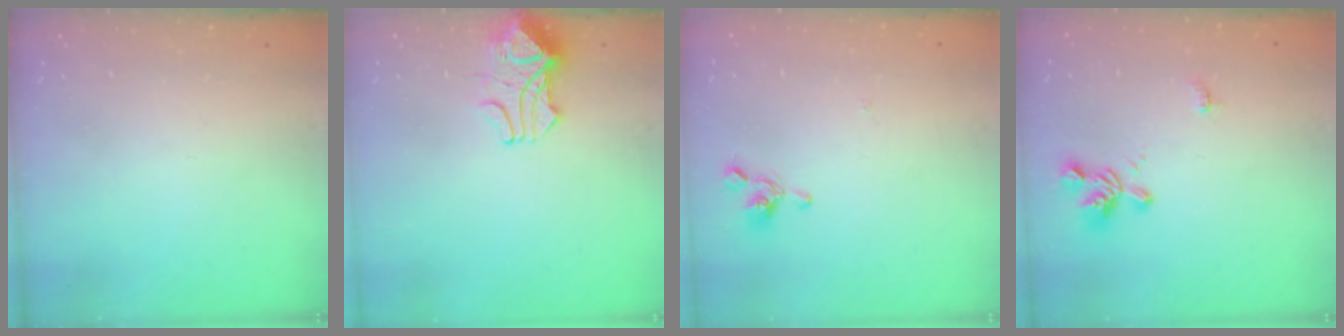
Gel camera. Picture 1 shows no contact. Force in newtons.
{"total": 4.5, "press": 4.4, "slide": 0.9}
{"total": 1.5, "press": 1.3, "slide": 0.7}
{"total": 1.1, "press": 0.4, "slide": 1.0}